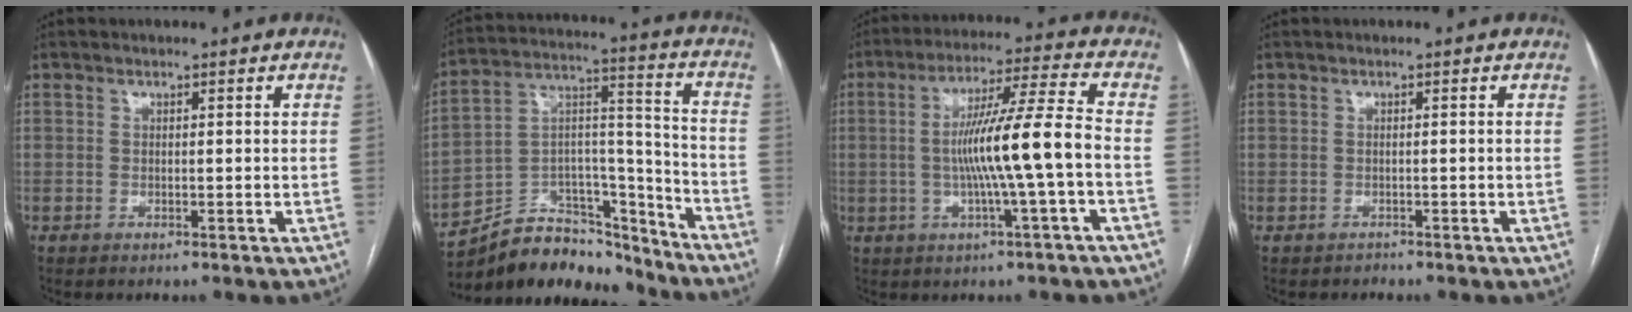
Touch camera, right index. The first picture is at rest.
{"total": 18.9, "force": [-16.9, 6.9, 5.1], "torque": [-0.097, 0.047, -0.275]}
{"total": 11.7, "force": [-1.6, -0.9, 11.5], "torque": [-0.204, 0.012, -0.028]}
{"total": 0.7, "force": [-0.5, 0.4, -0.2], "torque": [-0.002, 0.001, -0.011]}